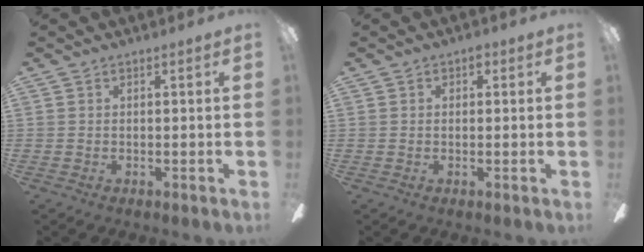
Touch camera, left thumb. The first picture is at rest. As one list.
[{"total": 1.4, "force": [0.3, 1.0, 0.9], "torque": [-0.010, 0.004, 0.002]}]